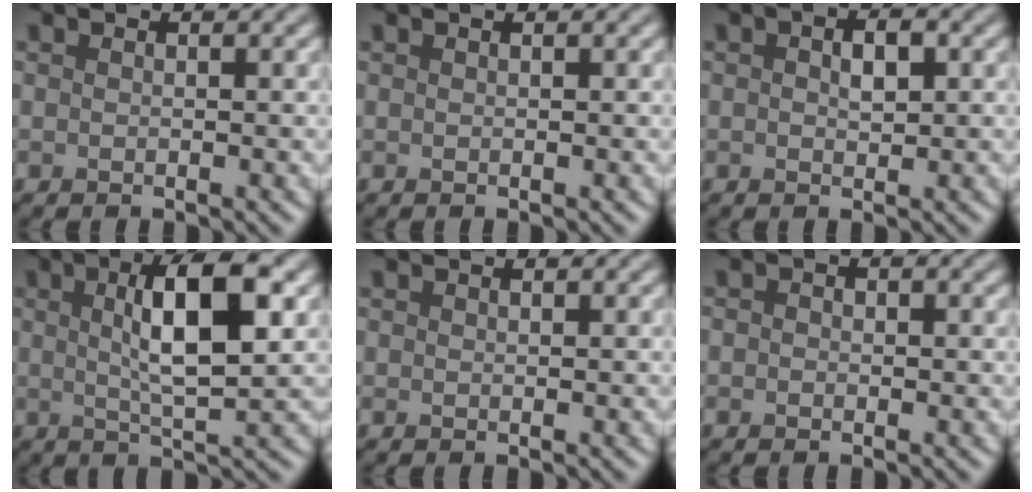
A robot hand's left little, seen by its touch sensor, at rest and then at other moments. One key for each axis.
{"total": 0.0}
{"total": 2.3, "fx": 0.2, "fy": 1.3, "fz": 1.9, "tx": -0.036, "ty": 0.003, "tz": 0.002}
{"total": 7.2, "fx": 1.5, "fy": 2.0, "fz": 6.8, "tx": -0.108, "ty": 0.008, "tz": 0.020}
{"total": 0.9, "fx": 0.9, "fy": 0.0, "fz": 0.1, "tx": -0.005, "ty": 0.004, "tz": 0.016}
{"total": 0.6, "fx": -0.1, "fy": 0.5, "fz": 0.2, "tx": -0.003, "ty": 0.000, "tz": -0.007}